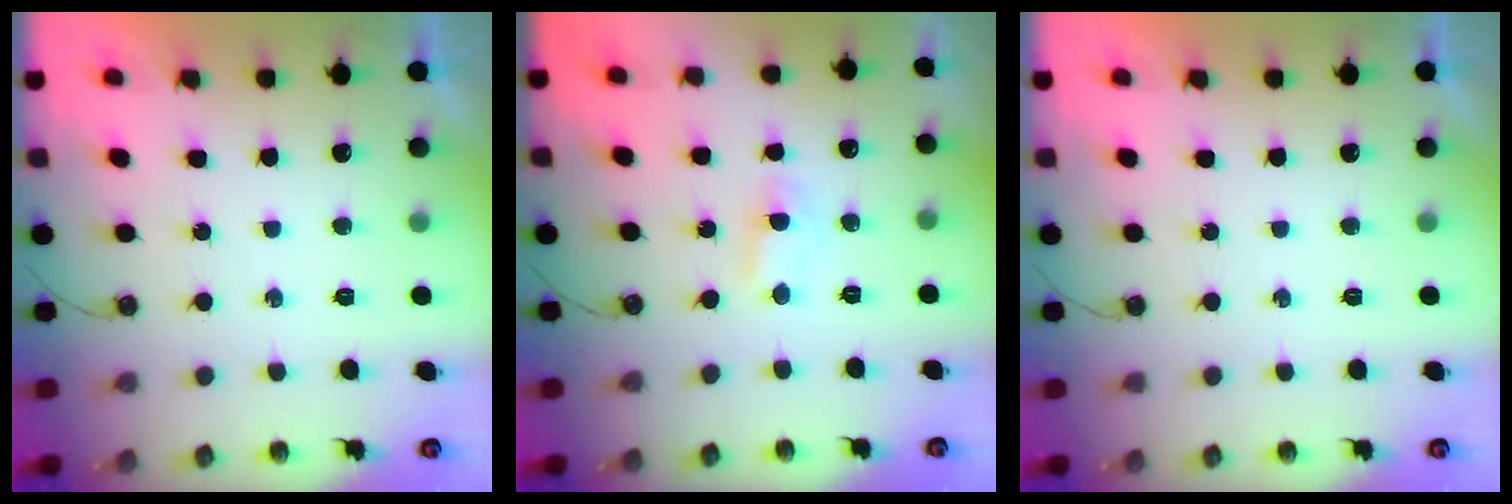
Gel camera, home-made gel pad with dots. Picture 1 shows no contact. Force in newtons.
{"total": 1.0, "press": 0.9, "slide": 0.6}
{"total": 0.0}